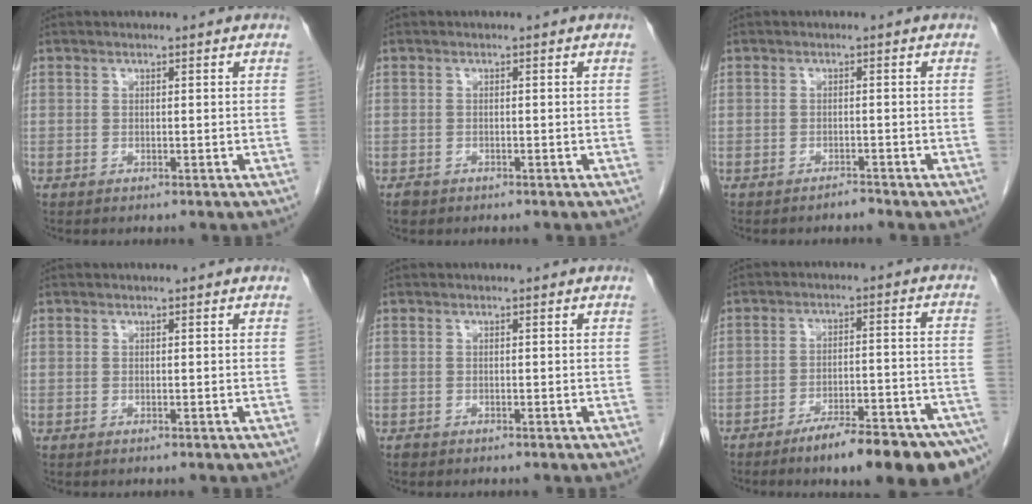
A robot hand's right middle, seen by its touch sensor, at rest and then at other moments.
{"total": 1.1, "force": [-0.8, 0.8, 0.3], "torque": [-0.010, 0.001, -0.012]}
{"total": 1.0, "force": [-1.0, 0.0, 0.1], "torque": [-0.001, -0.002, -0.013]}
{"total": 0.0}
{"total": 0.5, "force": [-0.4, 0.3, 0.1], "torque": [-0.003, 0.001, -0.007]}
{"total": 16.3, "force": [-12.2, 1.7, 10.7], "torque": [-0.093, 0.025, -0.177]}